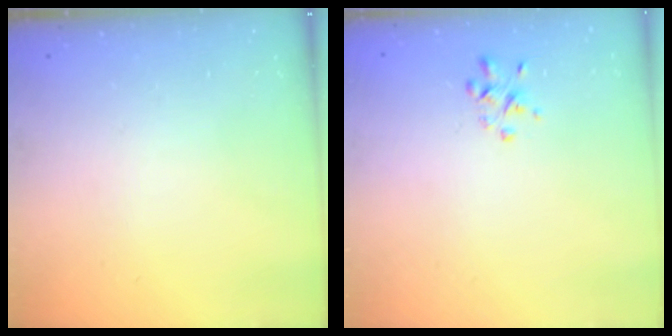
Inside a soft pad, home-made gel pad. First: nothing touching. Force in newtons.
{"total": 1.8, "press": 1.8, "slide": 0.5}